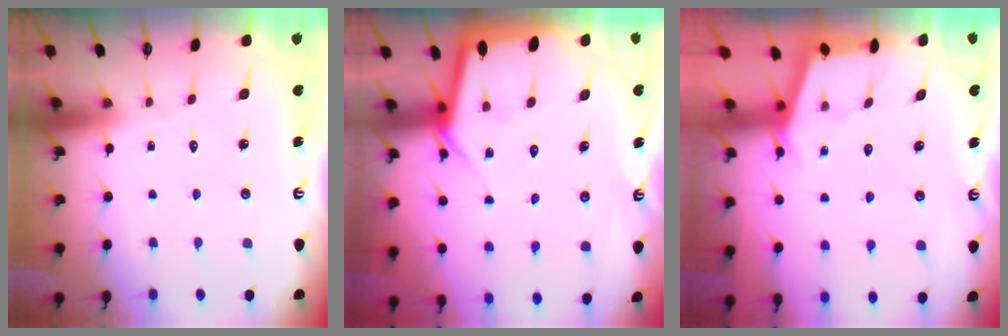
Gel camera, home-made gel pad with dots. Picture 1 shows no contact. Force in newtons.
{"total": 6.9, "press": 6.9, "slide": 0.7}
{"total": 2.8, "press": 2.8, "slide": 0.4}